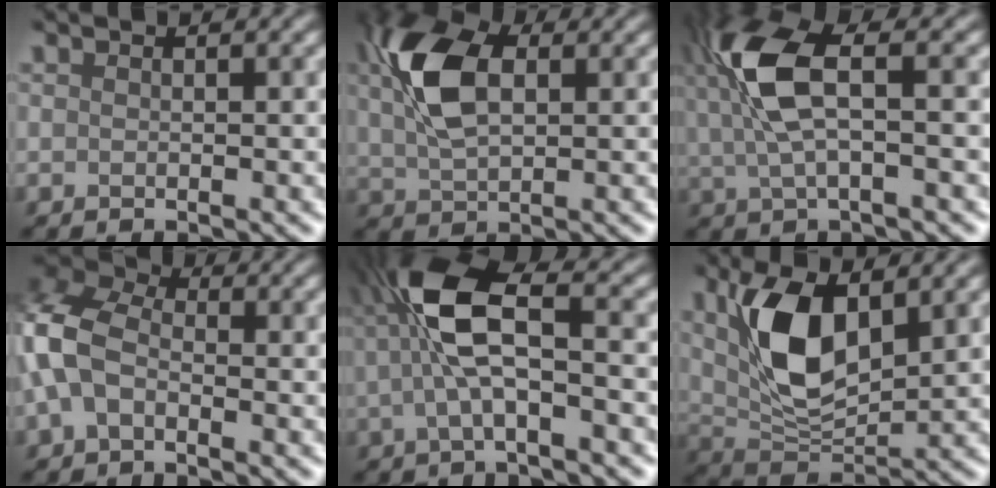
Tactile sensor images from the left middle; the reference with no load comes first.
{"total": 6.4, "force": [2.1, 3.4, 5.1], "torque": [-0.131, 0.015, 0.043]}
{"total": 6.0, "force": [1.4, 2.0, 5.5], "torque": [-0.150, 0.016, 0.031]}
{"total": 6.2, "force": [-1.0, 4.2, 4.4], "torque": [-0.145, 0.014, -0.026]}
{"total": 6.8, "force": [0.0, 1.9, 6.6], "torque": [-0.163, 0.026, 0.002]}
{"total": 6.7, "force": [2.3, 3.0, 5.5], "torque": [-0.135, 0.001, 0.056]}